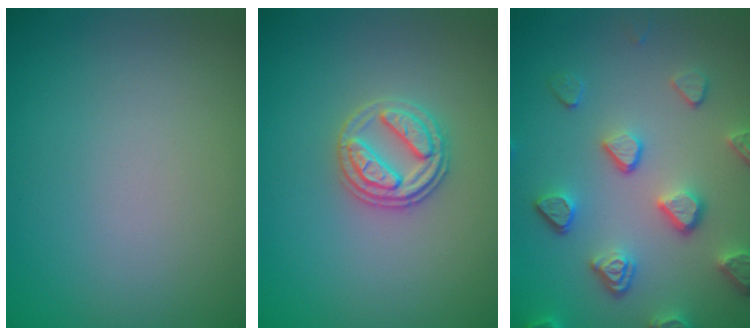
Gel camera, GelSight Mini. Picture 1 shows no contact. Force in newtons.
{"total": 2.7, "press": 2.7, "slide": 0.5}
{"total": 5.0, "press": 3.9, "slide": 3.1}